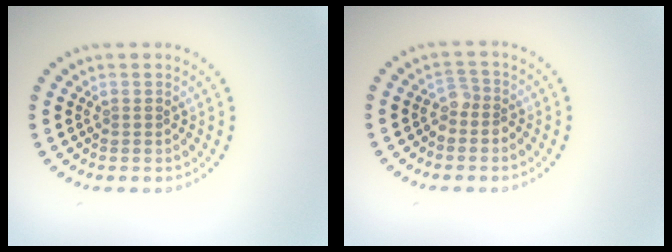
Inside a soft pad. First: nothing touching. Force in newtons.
{"total": 1.6, "press": 1.3, "slide": 1.0}